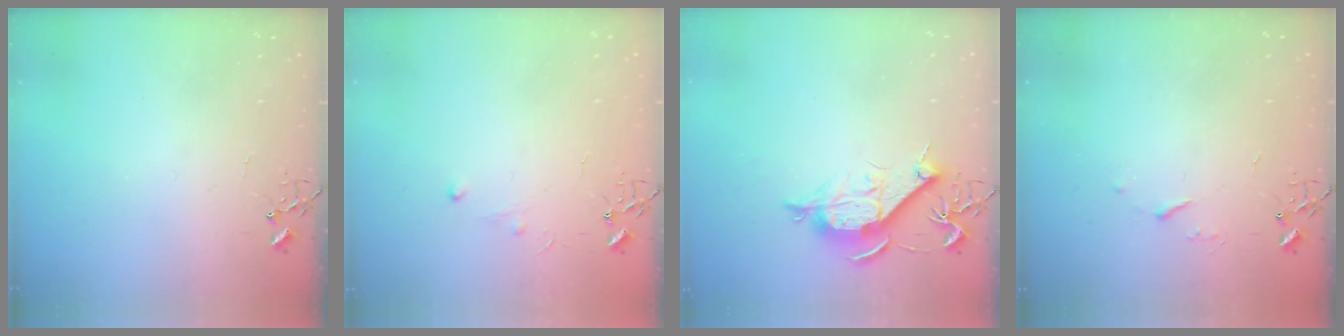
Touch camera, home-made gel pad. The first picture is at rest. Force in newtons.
{"total": 3.8, "press": 3.8, "slide": 0.5}
{"total": 10.4, "press": 10.4, "slide": 1.1}
{"total": 3.9, "press": 3.8, "slide": 0.6}